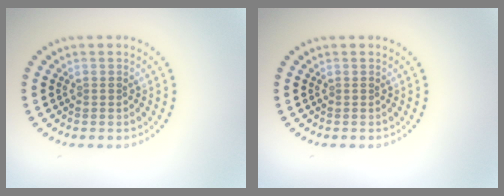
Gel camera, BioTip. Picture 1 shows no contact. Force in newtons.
{"total": 0.0}